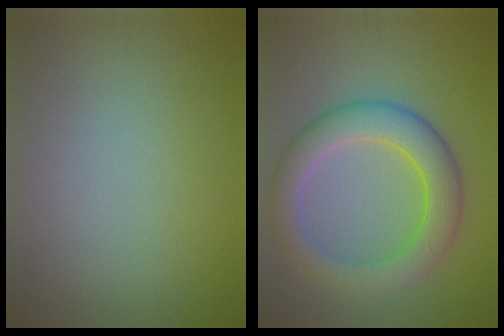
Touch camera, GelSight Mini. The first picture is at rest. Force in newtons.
{"total": 6.8, "press": 6.8, "slide": 0.0}